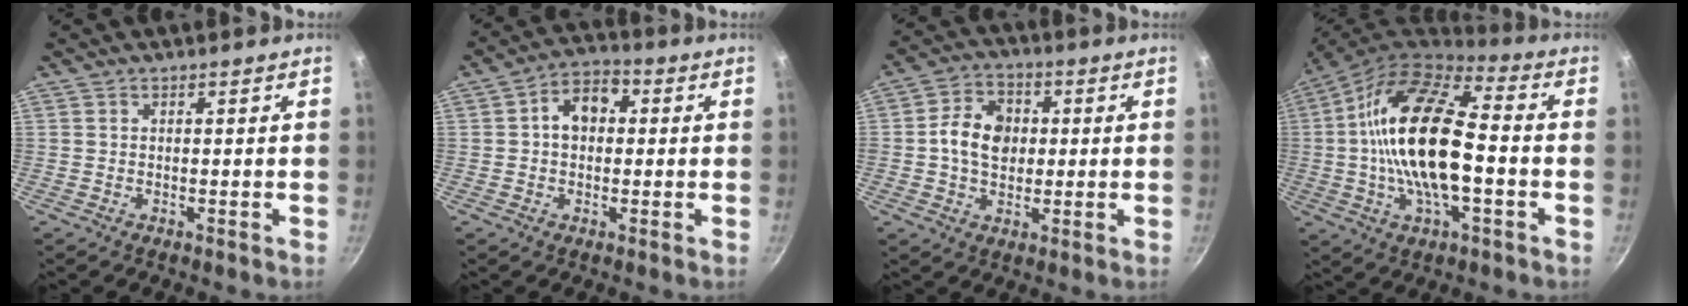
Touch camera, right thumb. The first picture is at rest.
{"total": 7.6, "force": [1.0, 5.5, 5.1], "torque": [-0.045, 0.019, 0.002]}
{"total": 9.4, "force": [0.6, 7.3, 5.9], "torque": [-0.078, 0.010, -0.002]}
{"total": 21.0, "force": [-1.2, 9.4, 18.7], "torque": [-0.339, 0.035, -0.041]}